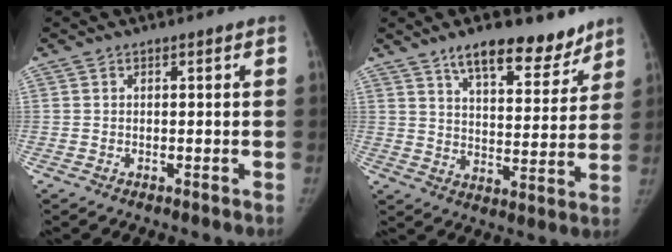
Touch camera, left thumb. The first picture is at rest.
{"total": 14.0, "force": [10.3, 5.7, 7.7], "torque": [-0.069, -0.062, 0.161]}